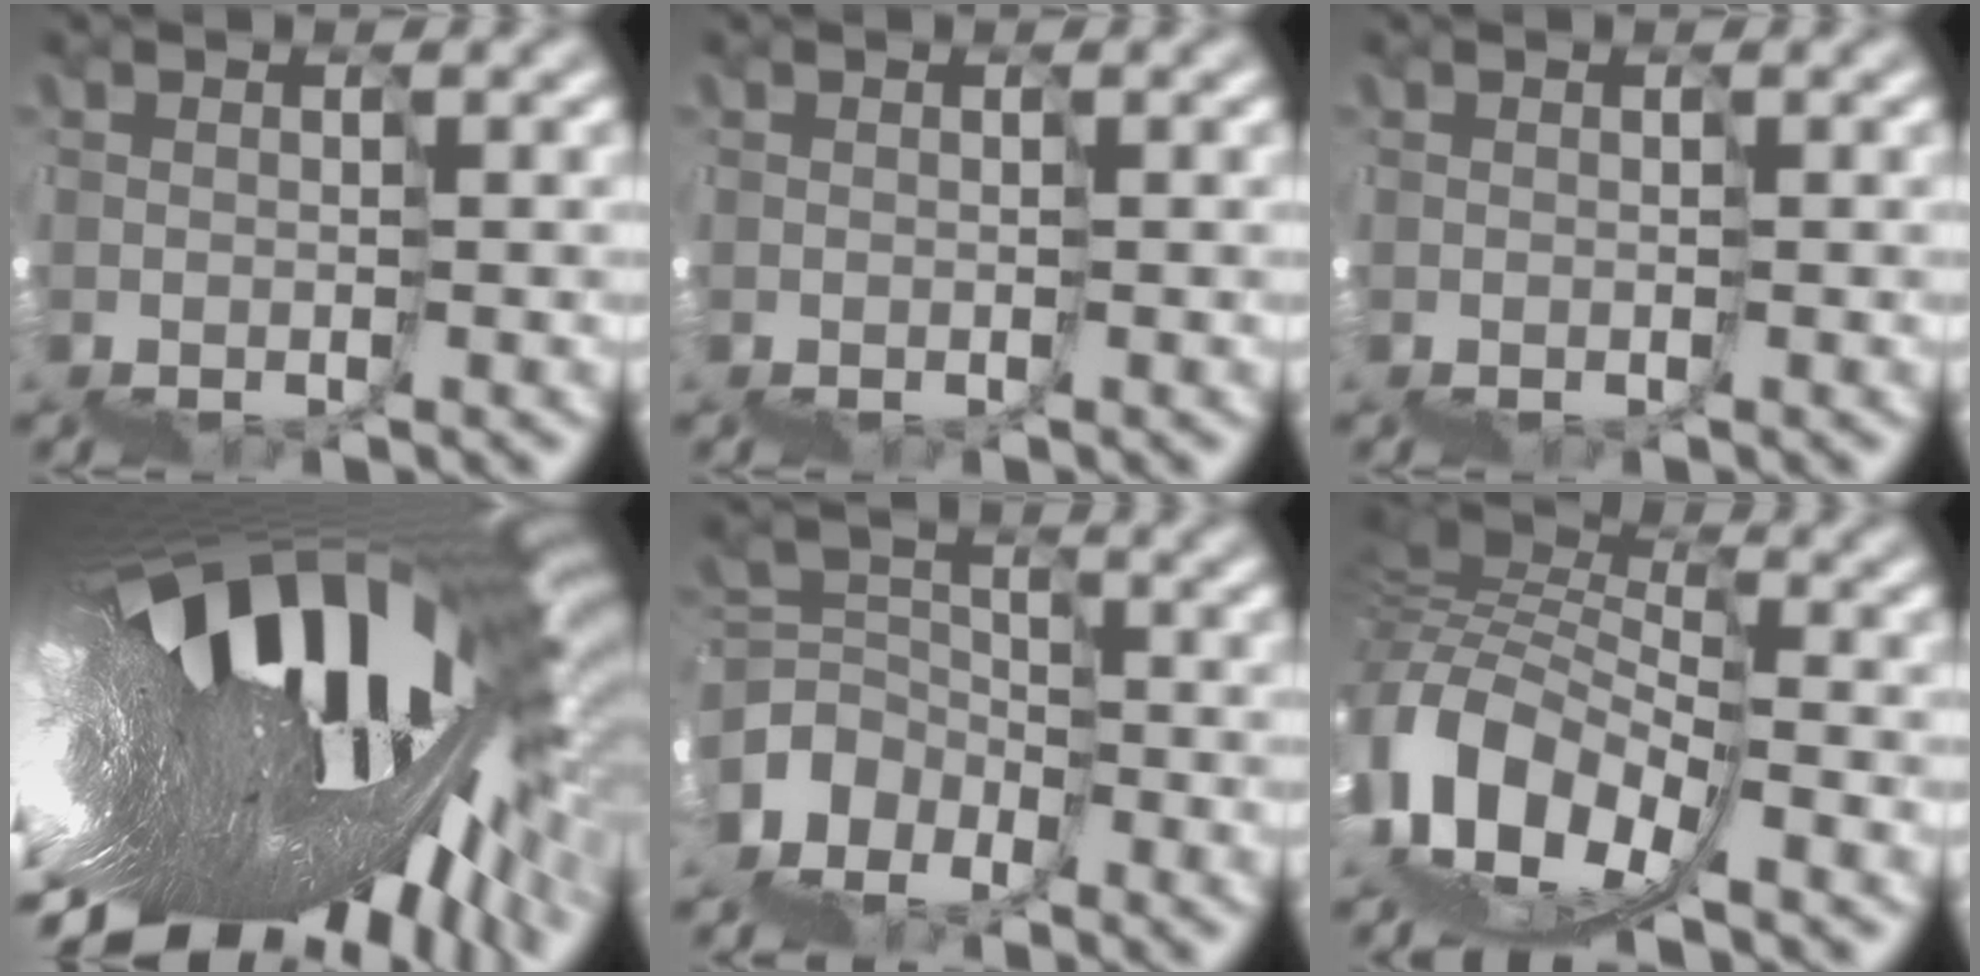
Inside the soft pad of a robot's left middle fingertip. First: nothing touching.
{"total": 0.0}
{"total": 0.0}
{"total": 19.1, "force": [3.6, 5.0, 18.1], "torque": [-0.284, 0.002, 0.048]}
{"total": 2.4, "force": [-0.3, 2.2, 1.0], "torque": [-0.006, 0.021, -0.020]}
{"total": 6.9, "force": [-1.0, 4.0, 5.5], "torque": [-0.101, 0.030, -0.029]}